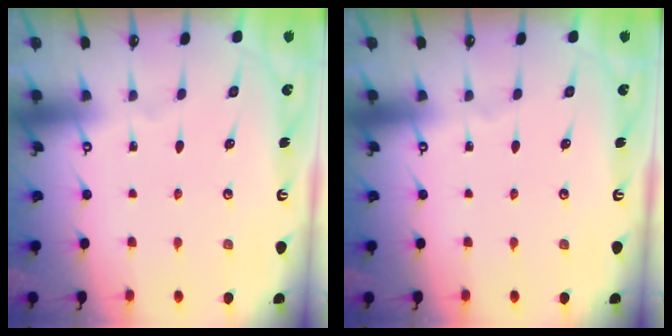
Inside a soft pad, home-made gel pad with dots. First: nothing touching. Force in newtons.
{"total": 0.0}